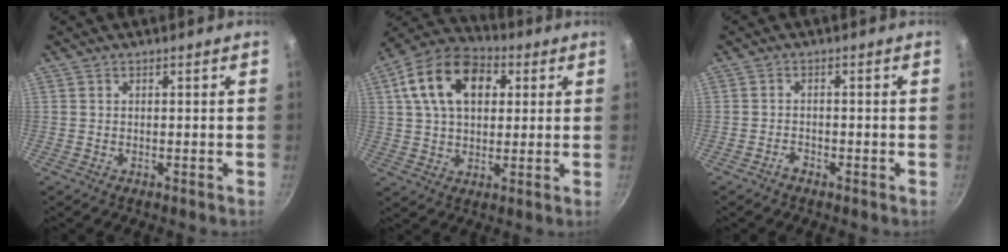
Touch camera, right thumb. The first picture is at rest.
{"total": 16.3, "force": [4.9, 10.7, 11.3], "torque": [-0.179, 0.015, 0.069]}
{"total": 1.4, "force": [-1.2, 0.5, 0.6], "torque": [-0.010, 0.013, -0.024]}